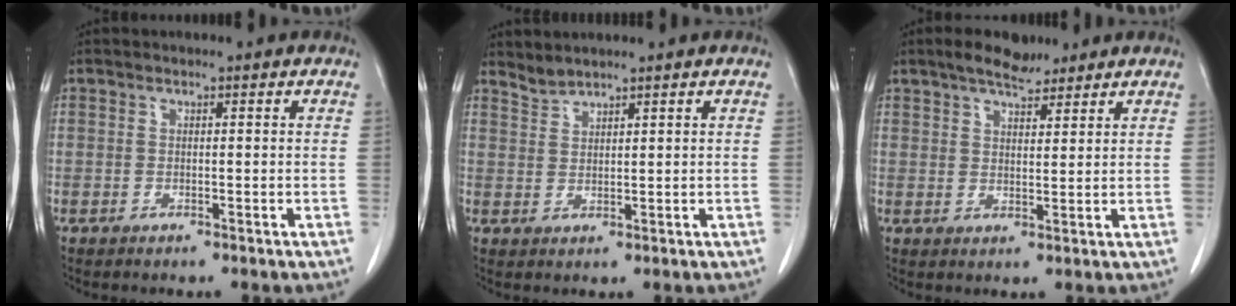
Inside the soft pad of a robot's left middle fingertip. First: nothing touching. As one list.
[{"total": 1.9, "force": [1.9, -0.3, -0.1], "torque": [0.000, 0.000, 0.044]}, {"total": 5.4, "force": [4.3, 1.7, 2.8], "torque": [-0.051, 0.009, 0.073]}]